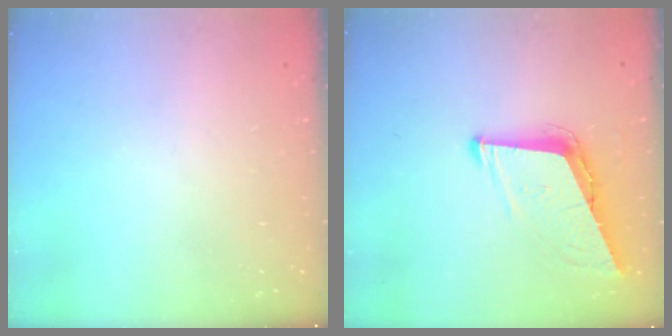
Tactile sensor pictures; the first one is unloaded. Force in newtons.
{"total": 9.0, "press": 8.6, "slide": 2.6}